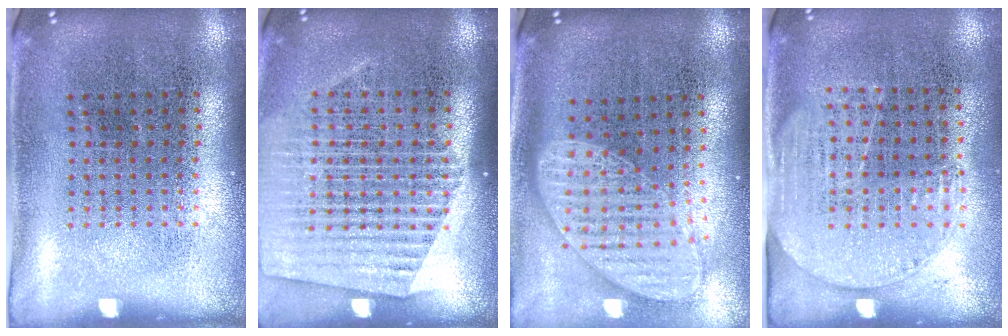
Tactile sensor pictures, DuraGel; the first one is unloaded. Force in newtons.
{"total": 1.6, "press": 1.6, "slide": 0.5}
{"total": 1.7, "press": 1.3, "slide": 1.0}
{"total": 1.5, "press": 1.3, "slide": 0.7}